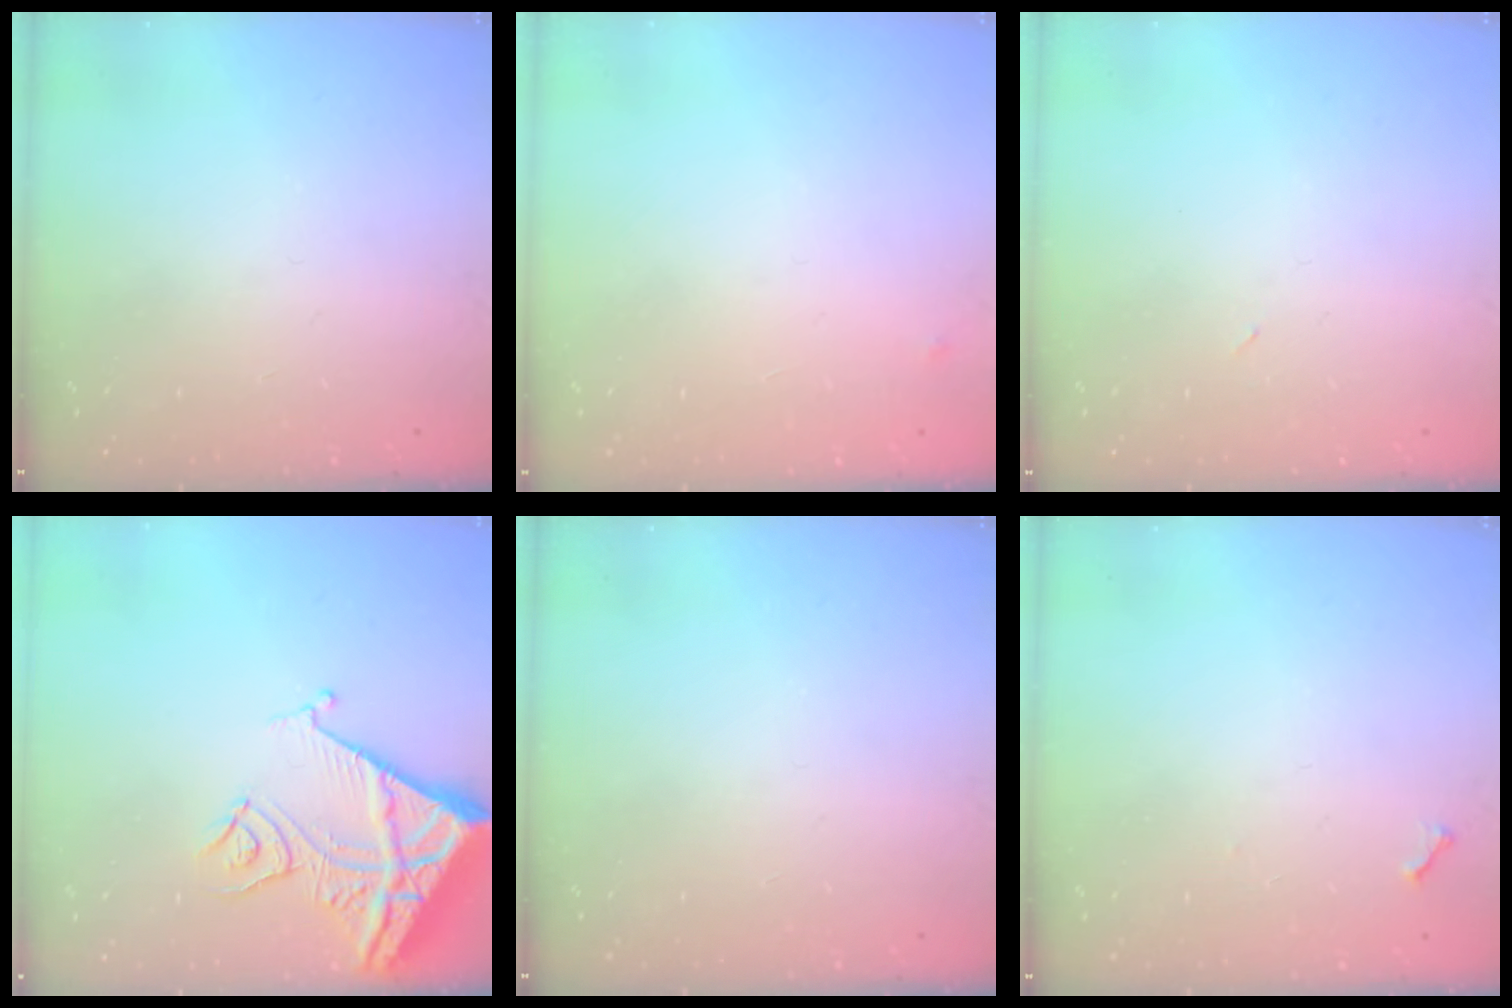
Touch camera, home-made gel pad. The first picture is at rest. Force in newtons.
{"total": 2.5, "press": 2.4, "slide": 0.4}
{"total": 2.4, "press": 2.3, "slide": 0.8}
{"total": 13.5, "press": 13.5, "slide": 1.4}
{"total": 0.0}
{"total": 3.8, "press": 3.8, "slide": 0.5}